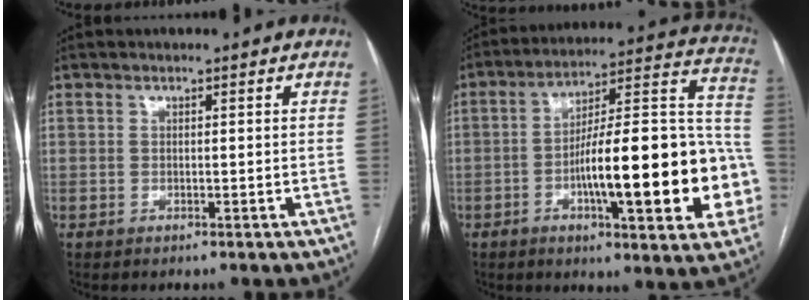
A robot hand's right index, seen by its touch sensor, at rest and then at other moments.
{"total": 25.2, "force": [-6.1, 4.8, 24.0], "torque": [-0.284, 0.027, -0.080]}